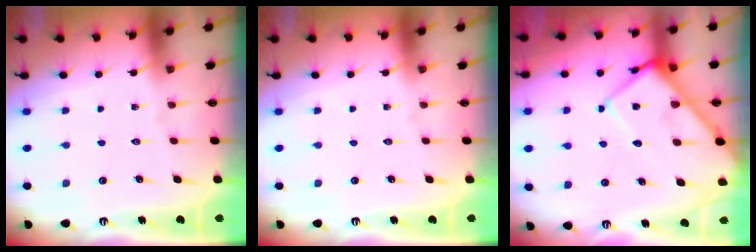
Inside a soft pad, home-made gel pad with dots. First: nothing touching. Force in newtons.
{"total": 0.0}
{"total": 11.4, "press": 11.3, "slide": 1.1}